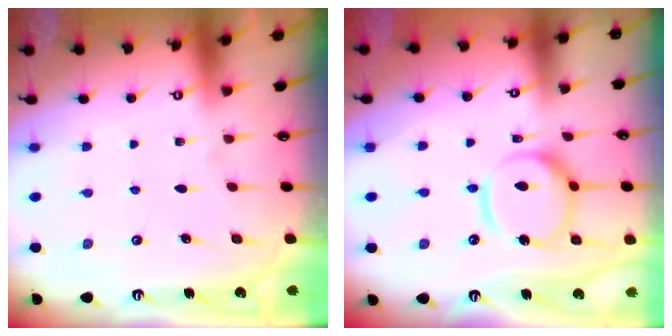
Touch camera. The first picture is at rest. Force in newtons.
{"total": 13.5, "press": 13.5, "slide": 1.3}